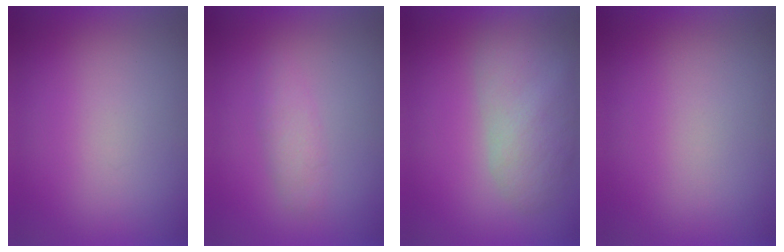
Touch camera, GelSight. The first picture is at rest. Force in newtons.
{"total": 2.3}
{"total": 5.6}
{"total": 0.0}